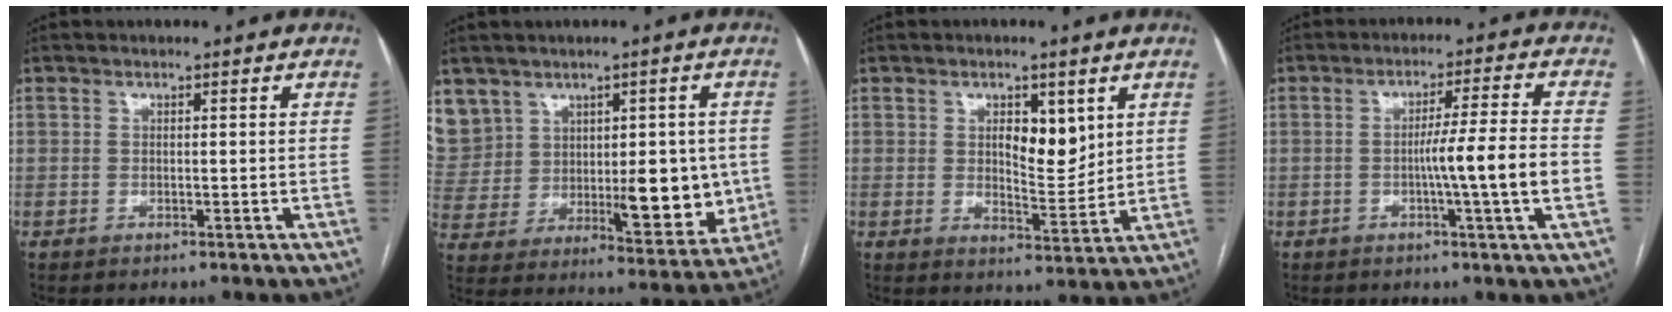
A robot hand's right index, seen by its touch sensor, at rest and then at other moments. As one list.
[{"total": 17.8, "force": [5.0, 12.9, 11.3], "torque": [-0.214, 0.037, 0.134]}, {"total": 6.4, "force": [2.3, 2.7, 5.3], "torque": [-0.081, -0.006, 0.042]}, {"total": 9.0, "force": [-1.7, -1.4, 8.7], "torque": [-0.135, -0.001, -0.027]}]